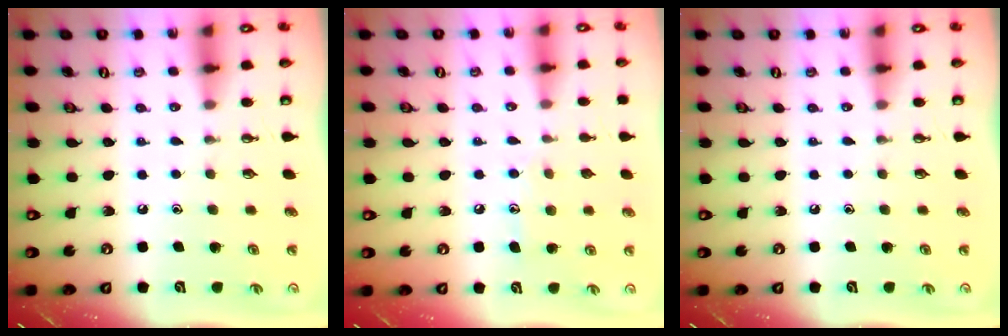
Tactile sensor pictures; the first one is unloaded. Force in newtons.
{"total": 7.0, "press": 7.0, "slide": 0.2}
{"total": 0.0}